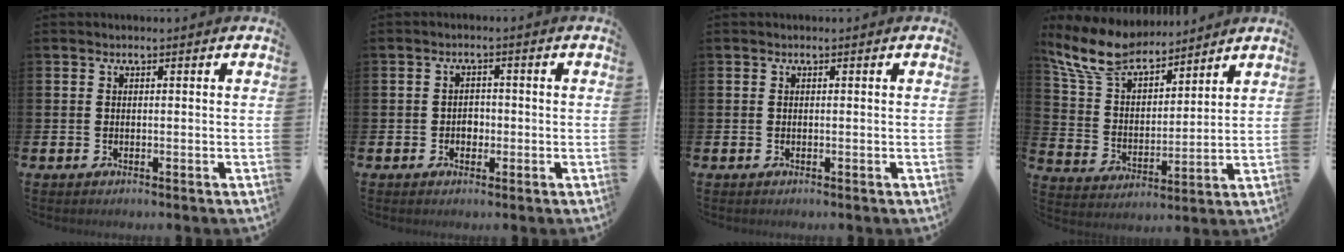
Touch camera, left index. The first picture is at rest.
{"total": 1.8, "force": [-0.5, 1.6, 0.8], "torque": [-0.008, 0.000, -0.015]}
{"total": 0.0}
{"total": 9.4, "force": [8.4, 3.1, 2.9], "torque": [-0.100, -0.042, 0.156]}